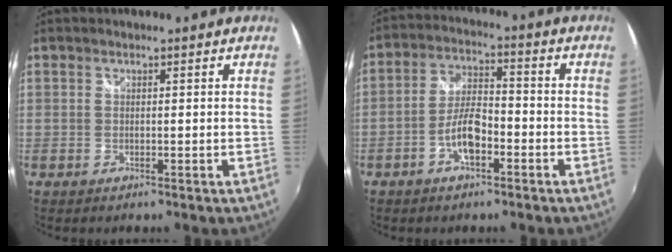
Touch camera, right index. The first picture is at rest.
{"total": 6.9, "force": [-3.3, 2.6, 5.5], "torque": [-0.117, 0.011, -0.058]}